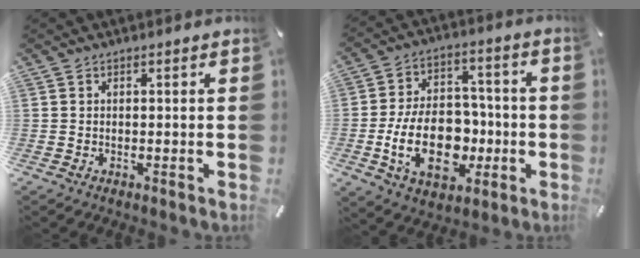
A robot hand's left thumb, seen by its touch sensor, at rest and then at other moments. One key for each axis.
{"total": 19.1, "fx": -4.4, "fy": 12.7, "fz": 13.6, "tx": -0.256, "ty": 0.008, "tz": -0.072}